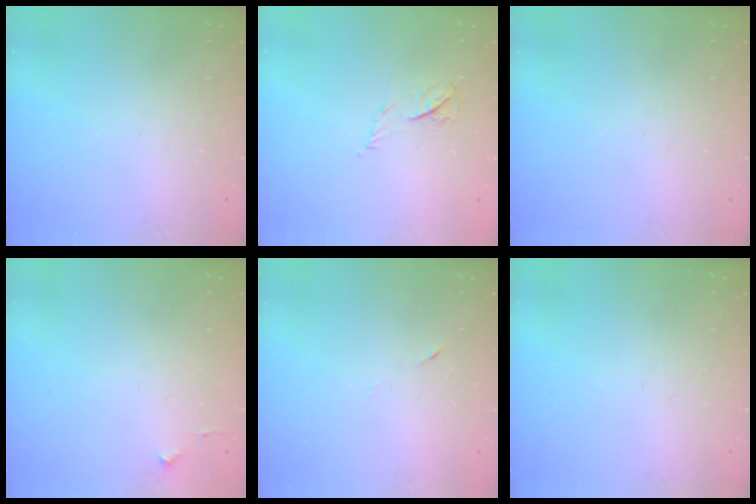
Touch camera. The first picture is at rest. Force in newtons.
{"total": 4.4, "press": 4.3, "slide": 0.6}
{"total": 0.0}
{"total": 2.7, "press": 2.6, "slide": 0.4}
{"total": 2.9, "press": 2.7, "slide": 1.0}
{"total": 0.0}